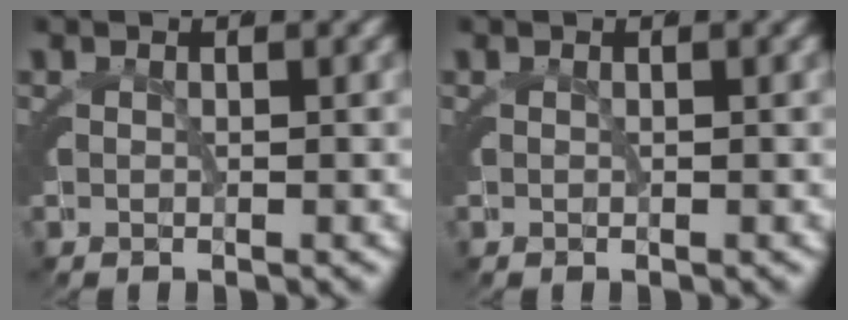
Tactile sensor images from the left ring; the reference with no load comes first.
{"total": 0.0}